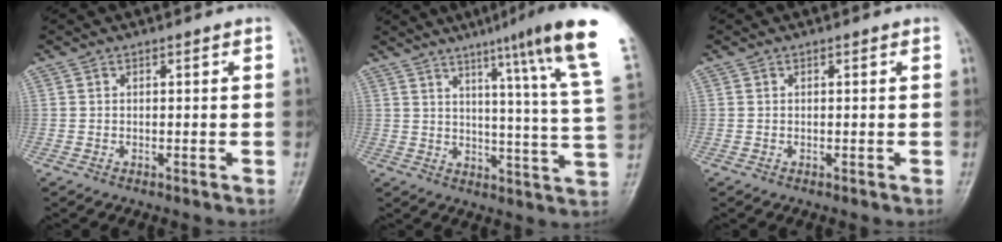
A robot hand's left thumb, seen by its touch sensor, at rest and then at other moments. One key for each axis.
{"total": 19.4, "fx": 11.8, "fy": -0.5, "fz": 15.4, "tx": -0.197, "ty": -0.065, "tz": 0.141}
{"total": 0.0}